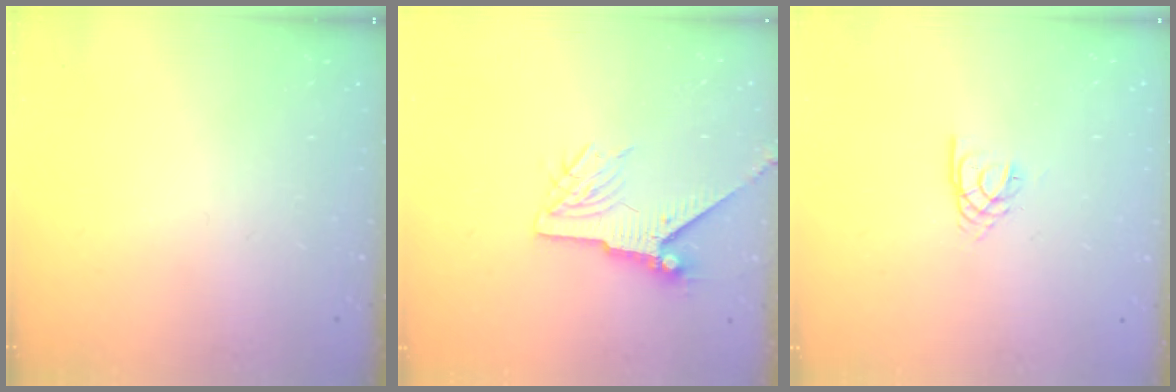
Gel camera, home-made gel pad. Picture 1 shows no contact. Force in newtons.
{"total": 8.0, "press": 8.0, "slide": 0.1}
{"total": 3.2, "press": 3.1, "slide": 0.4}